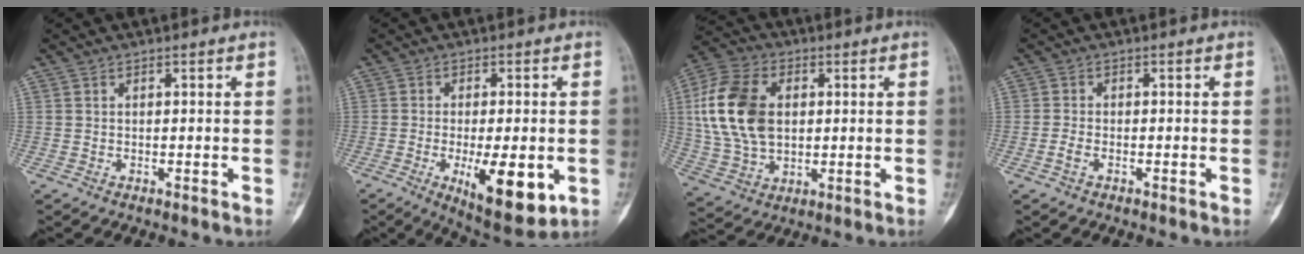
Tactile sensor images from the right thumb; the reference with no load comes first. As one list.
[{"total": 11.9, "force": [-3.2, 4.2, 10.7], "torque": [-0.153, -0.019, -0.039]}, {"total": 16.5, "force": [2.5, 11.0, 12.1], "torque": [-0.237, 0.007, 0.047]}, {"total": 1.9, "force": [-0.9, 1.0, 1.3], "torque": [-0.030, 0.005, -0.020]}]